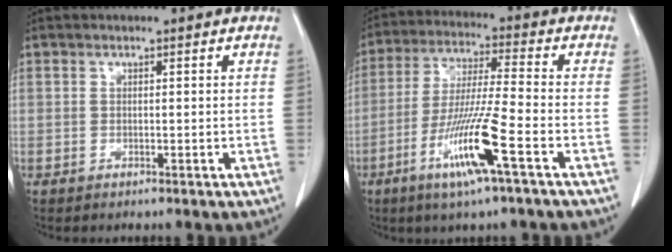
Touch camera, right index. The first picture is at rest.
{"total": 12.2, "force": [-5.5, -0.5, 10.9], "torque": [-0.216, -0.020, -0.106]}